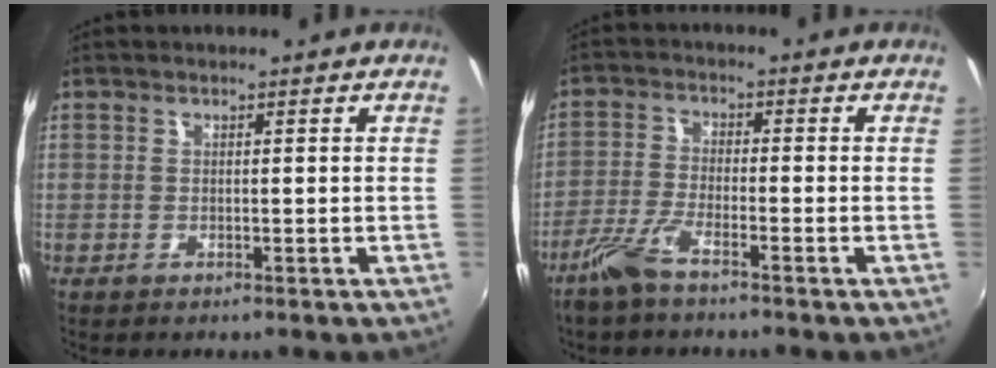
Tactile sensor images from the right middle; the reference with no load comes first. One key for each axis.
{"total": 5.6, "fx": -4.2, "fy": 0.7, "fz": 3.7, "tx": -0.091, "ty": -0.005, "tz": -0.088}